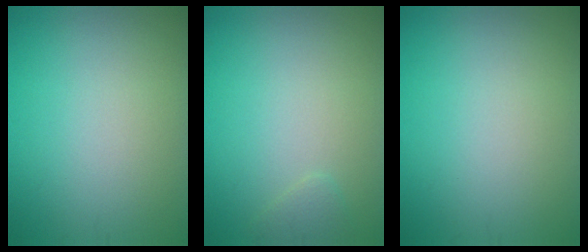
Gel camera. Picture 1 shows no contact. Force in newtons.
{"total": 0.9, "press": 0.9, "slide": 0.1}
{"total": 0.0}